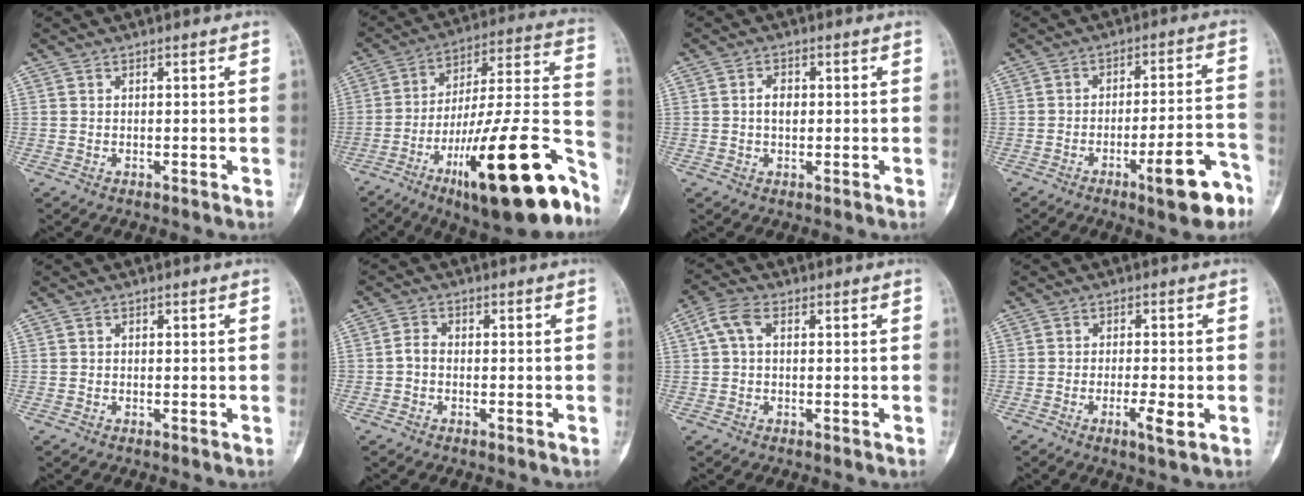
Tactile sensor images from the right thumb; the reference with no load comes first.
{"total": 28.7, "force": [-14.4, 7.0, 23.8], "torque": [-0.311, 0.076, -0.220]}
{"total": 2.8, "force": [0.1, 1.8, 2.1], "torque": [-0.034, 0.004, 0.000]}
{"total": 11.1, "force": [-6.2, 2.5, 8.9], "torque": [-0.116, 0.041, -0.085]}
{"total": 0.0}
{"total": 2.1, "force": [-0.7, 1.3, 1.4], "torque": [-0.025, 0.009, -0.022]}
{"total": 4.2, "force": [1.0, 2.2, 3.4], "torque": [-0.076, 0.015, 0.016]}
{"total": 3.9, "force": [-1.5, 0.6, 3.6], "torque": [-0.067, -0.004, -0.027]}